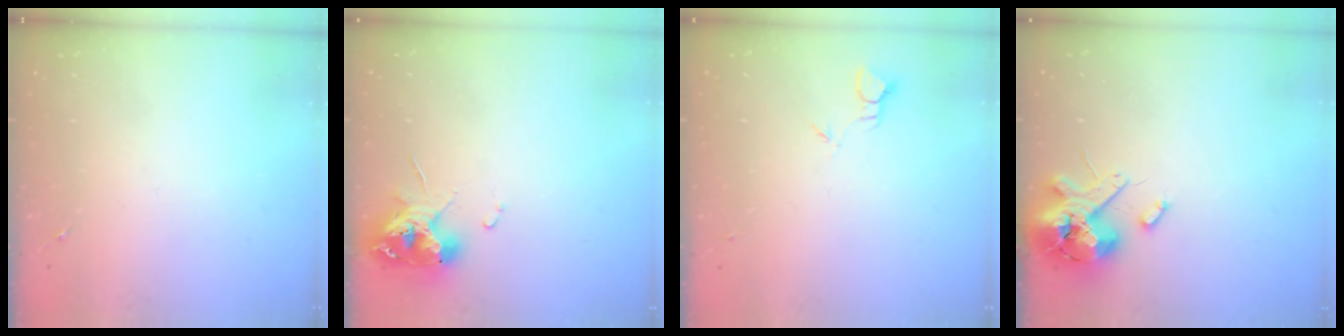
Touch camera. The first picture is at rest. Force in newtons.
{"total": 11.1, "press": 11.0, "slide": 1.2}
{"total": 2.0, "press": 2.0, "slide": 0.1}
{"total": 13.2, "press": 13.0, "slide": 2.2}